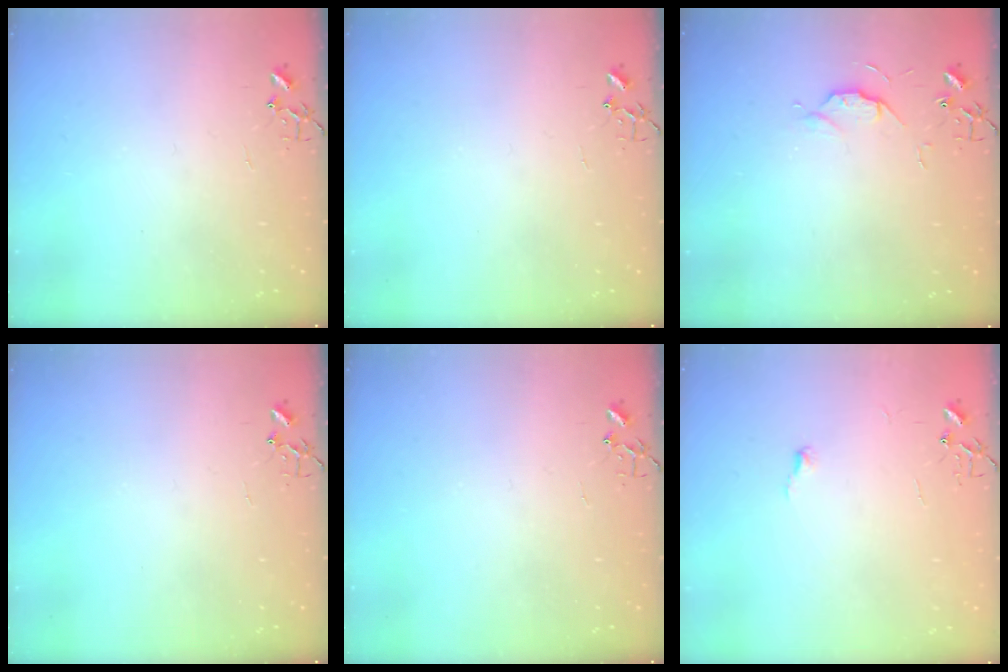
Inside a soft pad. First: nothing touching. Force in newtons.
{"total": 0.0}
{"total": 5.0, "press": 4.9, "slide": 0.7}
{"total": 0.0}
{"total": 0.0}
{"total": 3.1, "press": 3.0, "slide": 0.4}